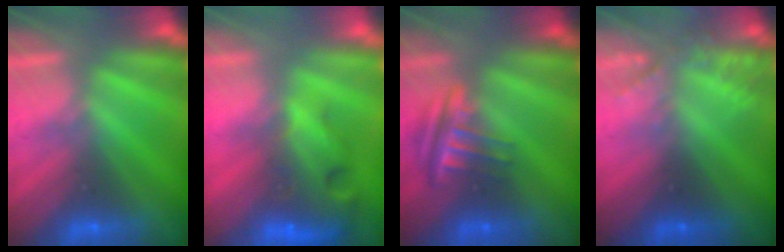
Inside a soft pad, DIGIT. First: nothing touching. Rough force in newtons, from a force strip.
{"total": 7.9}
{"total": 4.1}
{"total": 2.0}